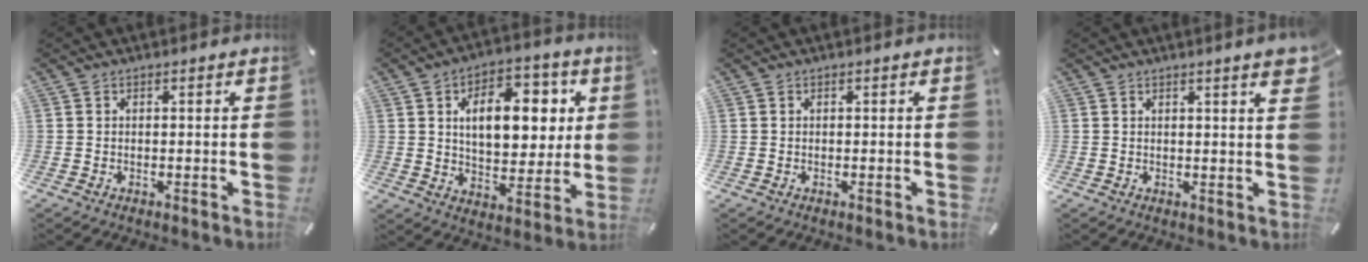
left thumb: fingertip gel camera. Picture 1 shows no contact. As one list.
[{"total": 15.1, "force": [4.2, 9.3, 11.2], "torque": [-0.154, -0.001, 0.069]}, {"total": 0.0}, {"total": 3.4, "force": [1.9, 0.4, 2.8], "torque": [-0.040, -0.009, 0.030]}]